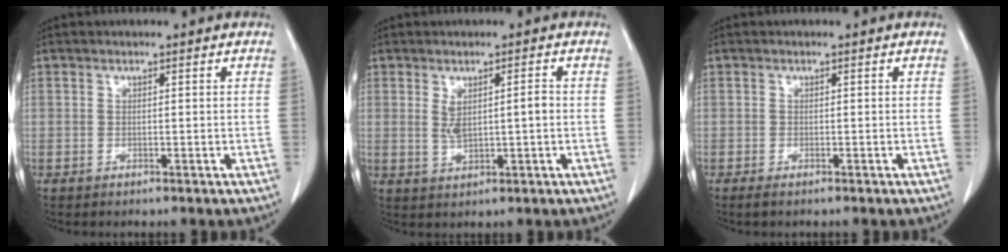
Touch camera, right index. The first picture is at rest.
{"total": 3.9, "force": [0.4, 1.1, 3.7], "torque": [-0.069, 0.006, 0.016]}
{"total": 1.2, "force": [-0.9, 0.2, 0.8], "torque": [-0.018, -0.003, -0.013]}